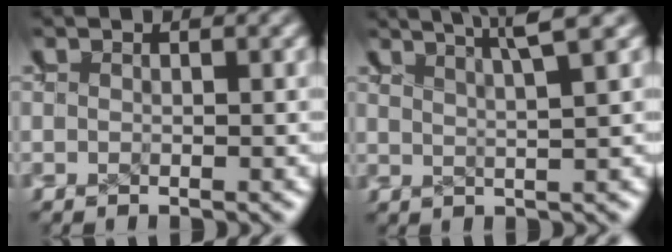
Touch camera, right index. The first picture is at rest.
{"total": 4.8, "force": [4.2, -0.1, 2.3], "torque": [-0.010, 0.017, 0.065]}